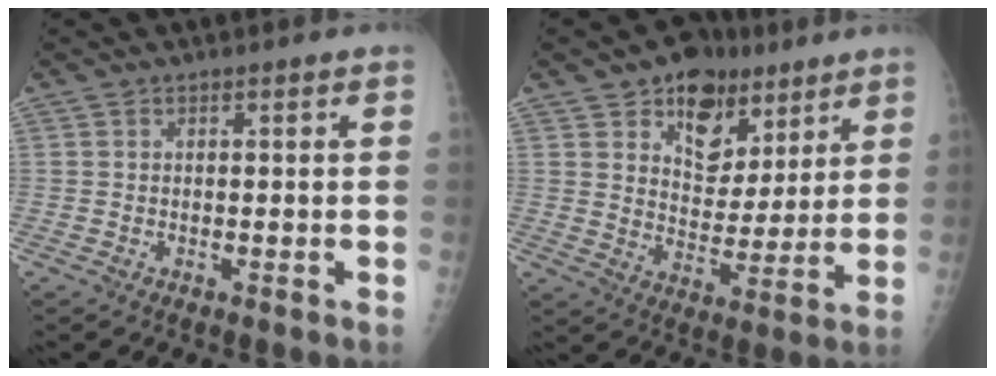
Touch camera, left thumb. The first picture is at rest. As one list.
[{"total": 12.9, "force": [7.6, 8.9, 5.5], "torque": [-0.038, -0.035, 0.121]}]